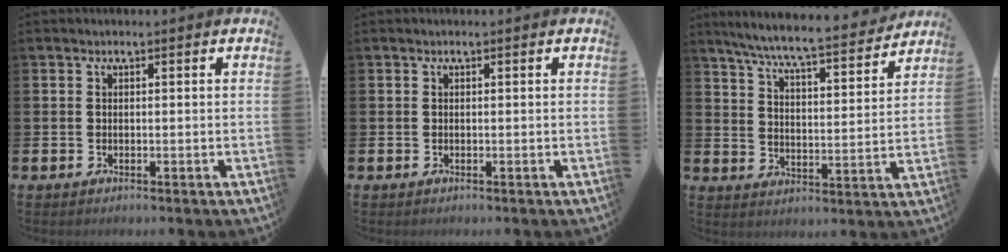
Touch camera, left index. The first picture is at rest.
{"total": 0.0}
{"total": 7.6, "force": [7.0, 0.3, 2.9], "torque": [-0.076, -0.053, 0.116]}